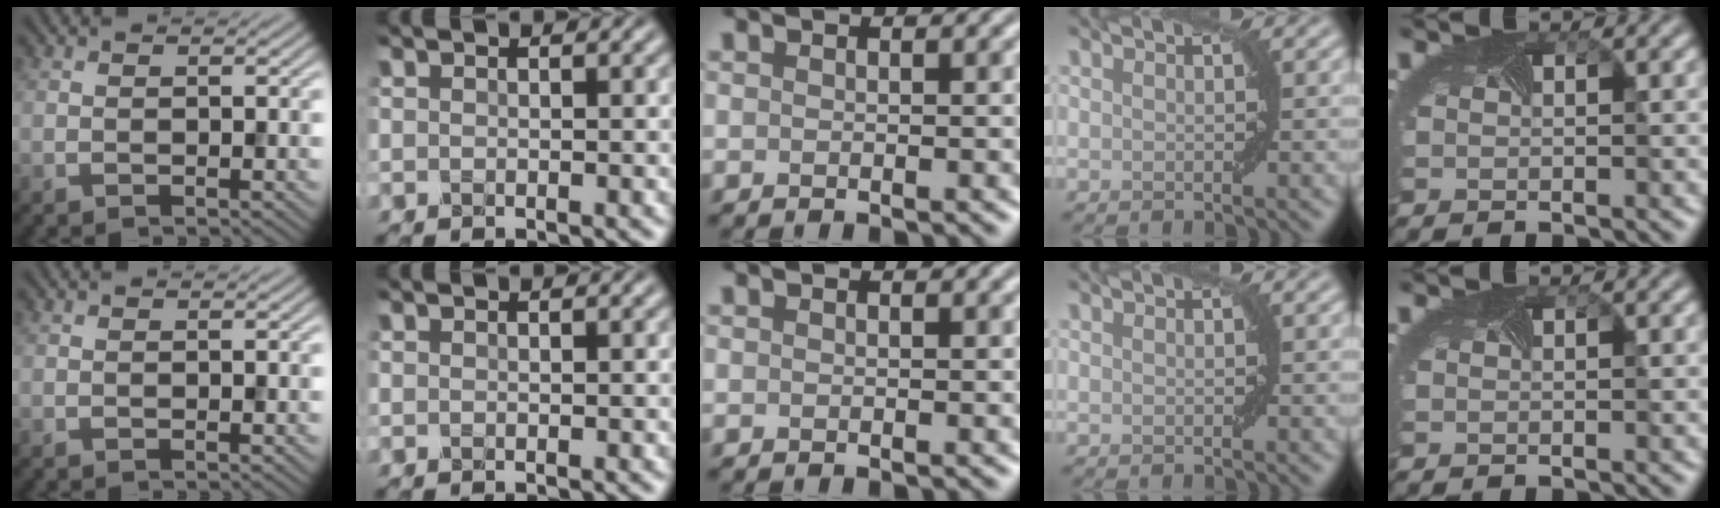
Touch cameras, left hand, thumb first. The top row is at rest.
{}